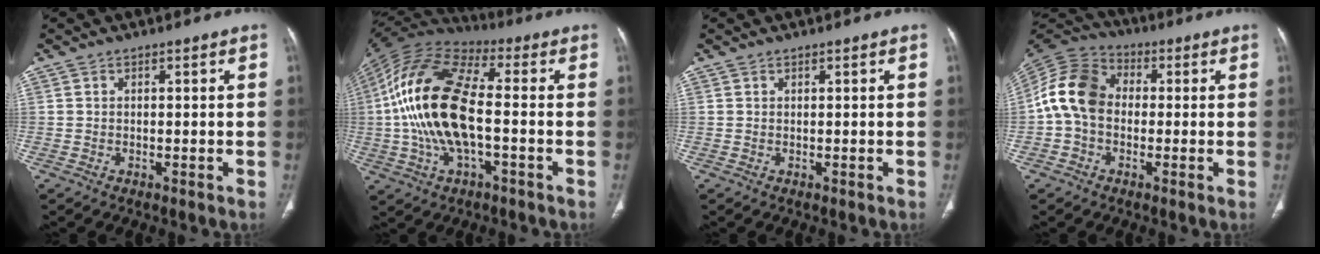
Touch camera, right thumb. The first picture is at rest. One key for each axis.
{"total": 19.7, "fx": -1.6, "fy": 8.8, "fz": 17.6, "tx": -0.360, "ty": 0.028, "tz": -0.032}
{"total": 0.0}
{"total": 12.3, "fx": -0.2, "fy": 9.4, "fz": 8.0, "tx": -0.151, "ty": 0.033, "tz": -0.018}